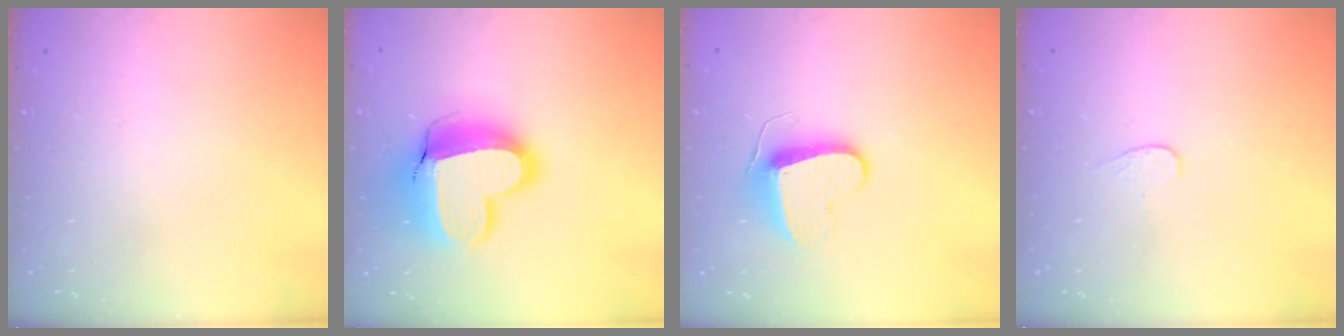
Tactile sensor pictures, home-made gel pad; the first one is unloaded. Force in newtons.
{"total": 19.2, "press": 19.2, "slide": 1.5}
{"total": 9.0, "press": 9.0, "slide": 0.3}
{"total": 3.4, "press": 3.4, "slide": 0.4}